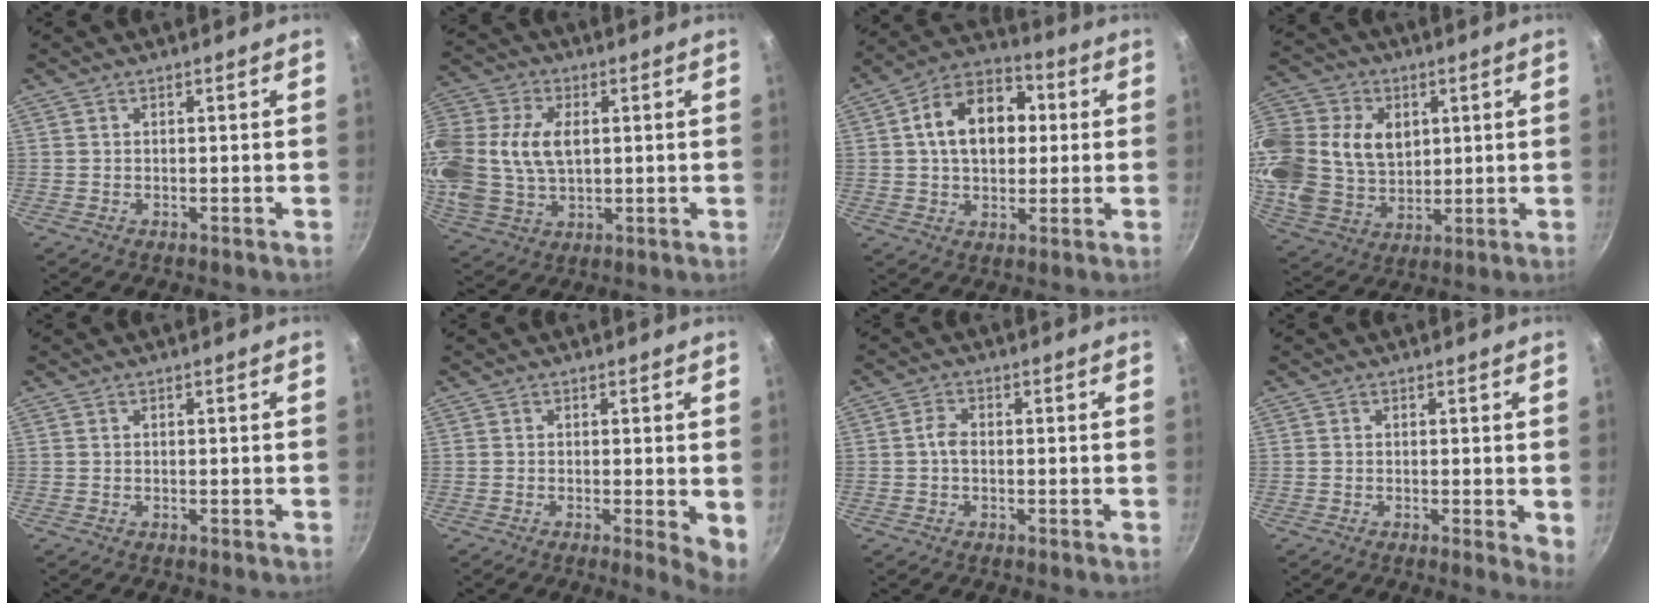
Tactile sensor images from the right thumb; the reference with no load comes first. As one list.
[{"total": 21.4, "force": [3.4, 15.0, 14.9], "torque": [-0.348, 0.029, 0.065]}, {"total": 15.2, "force": [2.3, 10.6, 10.7], "torque": [-0.134, 0.024, 0.020]}, {"total": 25.9, "force": [6.1, 20.1, 15.2], "torque": [-0.348, 0.020, 0.121]}, {"total": 0.0}, {"total": 4.3, "force": [-0.1, 1.1, 4.2], "torque": [-0.051, -0.010, -0.003]}, {"total": 2.4, "force": [-0.3, 1.6, 1.8], "torque": [-0.032, 0.012, -0.009]}, {"total": 2.8, "force": [0.2, 1.0, 2.6], "torque": [-0.028, -0.007, -0.001]}]